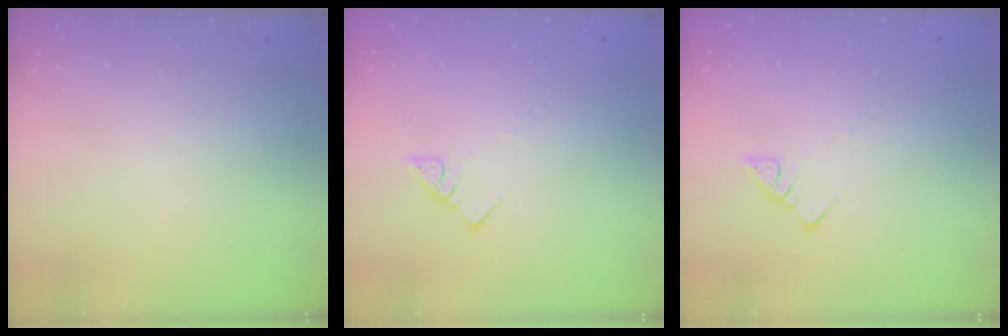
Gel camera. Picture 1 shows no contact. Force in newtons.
{"total": 3.0, "press": 3.0, "slide": 0.1}
{"total": 3.0, "press": 3.0, "slide": 0.1}